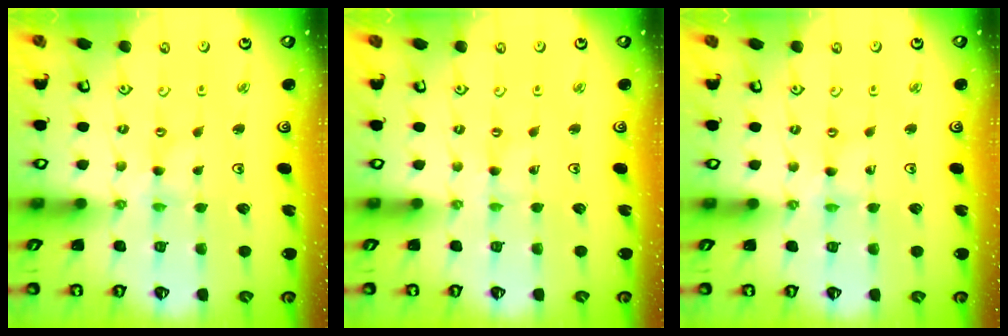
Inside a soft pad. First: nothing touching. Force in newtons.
{"total": 0.0}
{"total": 0.8, "press": 0.8, "slide": 0.1}